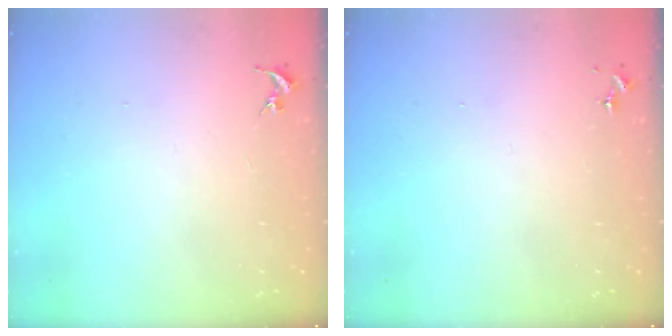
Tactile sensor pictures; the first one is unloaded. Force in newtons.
{"total": 0.0}